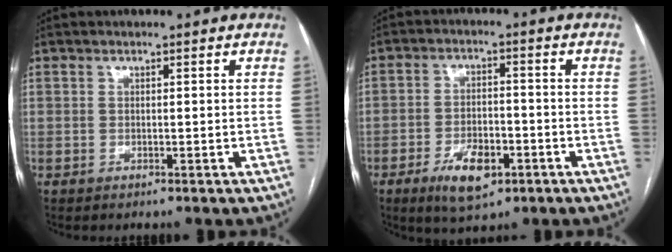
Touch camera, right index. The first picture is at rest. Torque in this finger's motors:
{"motor_torque": [1.01, -0.45, 0.16, 0.10]}